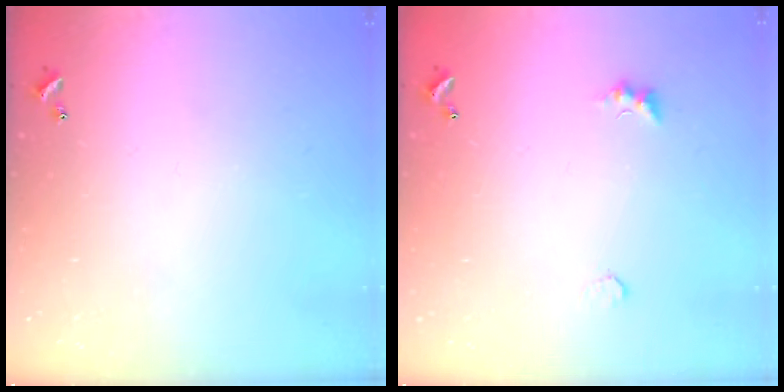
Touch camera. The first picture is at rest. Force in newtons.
{"total": 2.0, "press": 2.0, "slide": 0.5}